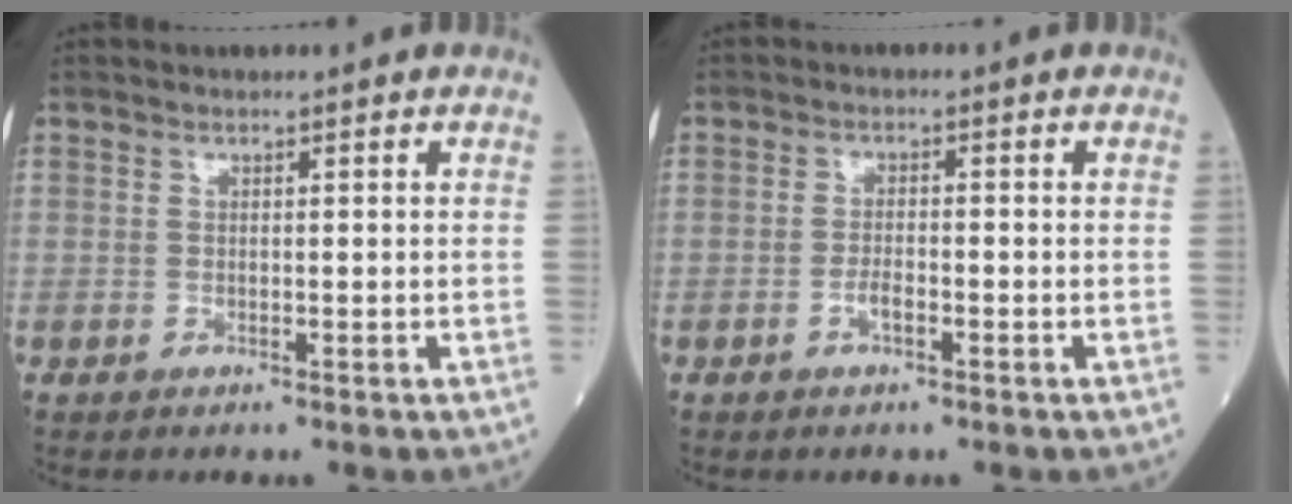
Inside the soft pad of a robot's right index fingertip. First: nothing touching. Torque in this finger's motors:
{"motor_torque": [-0.04, 0.02, 0.01, 0.04]}